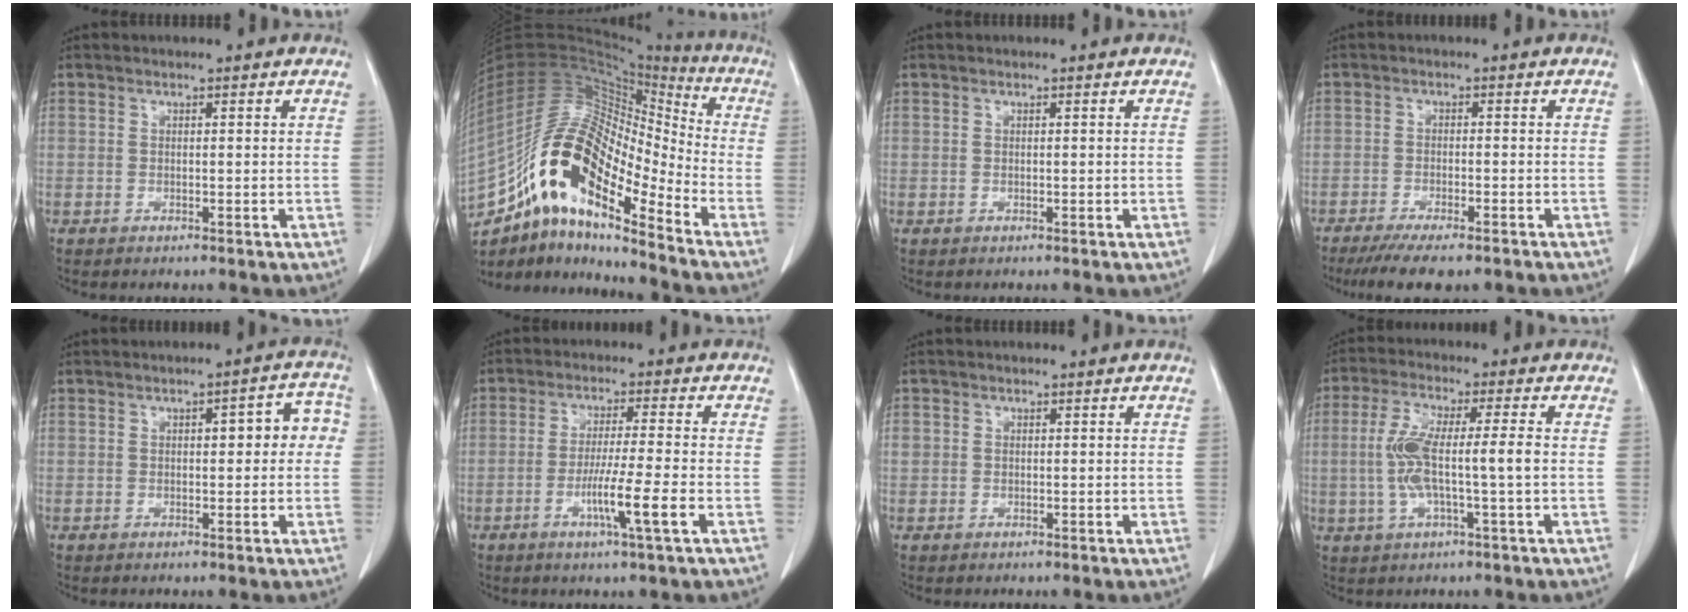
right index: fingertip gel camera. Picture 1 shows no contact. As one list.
[{"total": 19.8, "force": [-12.1, 5.8, 14.6], "torque": [-0.286, 0.037, -0.215]}, {"total": 0.0}, {"total": 9.4, "force": [-7.5, 1.9, 5.4], "torque": [-0.073, -0.013, -0.113]}, {"total": 6.0, "force": [0.9, 2.3, 5.4], "torque": [-0.056, 0.033, 0.006]}, {"total": 7.4, "force": [-2.6, -0.9, 6.9], "torque": [-0.121, -0.016, -0.051]}, {"total": 1.1, "force": [0.2, 1.0, 0.3], "torque": [0.000, 0.009, 0.004]}, {"total": 8.7, "force": [-0.6, 0.8, 8.6], "torque": [-0.178, 0.012, -0.014]}]